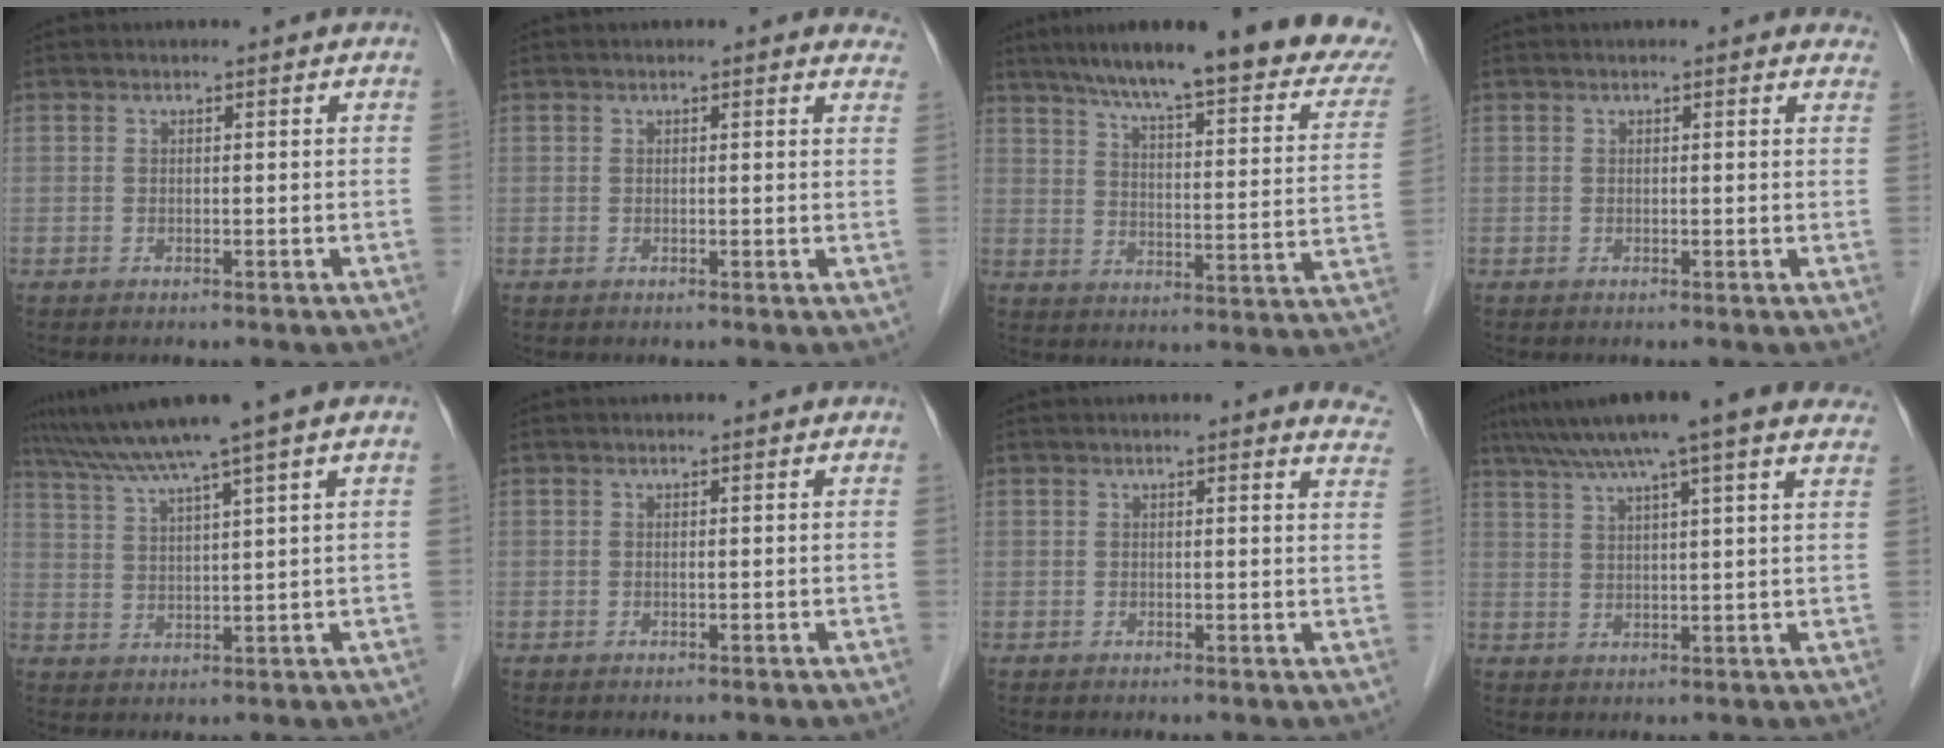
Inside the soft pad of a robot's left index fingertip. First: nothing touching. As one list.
[{"total": 4.0, "force": [3.5, 1.1, 1.6], "torque": [-0.005, 0.005, 0.020]}, {"total": 26.0, "force": [20.6, 3.9, 15.3], "torque": [-0.217, -0.009, 0.260]}, {"total": 2.6, "force": [2.1, 0.8, 1.2], "torque": [-0.005, 0.010, 0.012]}, {"total": 8.4, "force": [6.2, -1.9, 5.3], "torque": [-0.094, 0.024, 0.110]}, {"total": 0.0}, {"total": 6.8, "force": [6.3, 1.2, 2.3], "torque": [-0.003, -0.017, 0.040]}, {"total": 17.1, "force": [13.6, 1.0, 10.3], "torque": [-0.165, 0.045, 0.176]}]